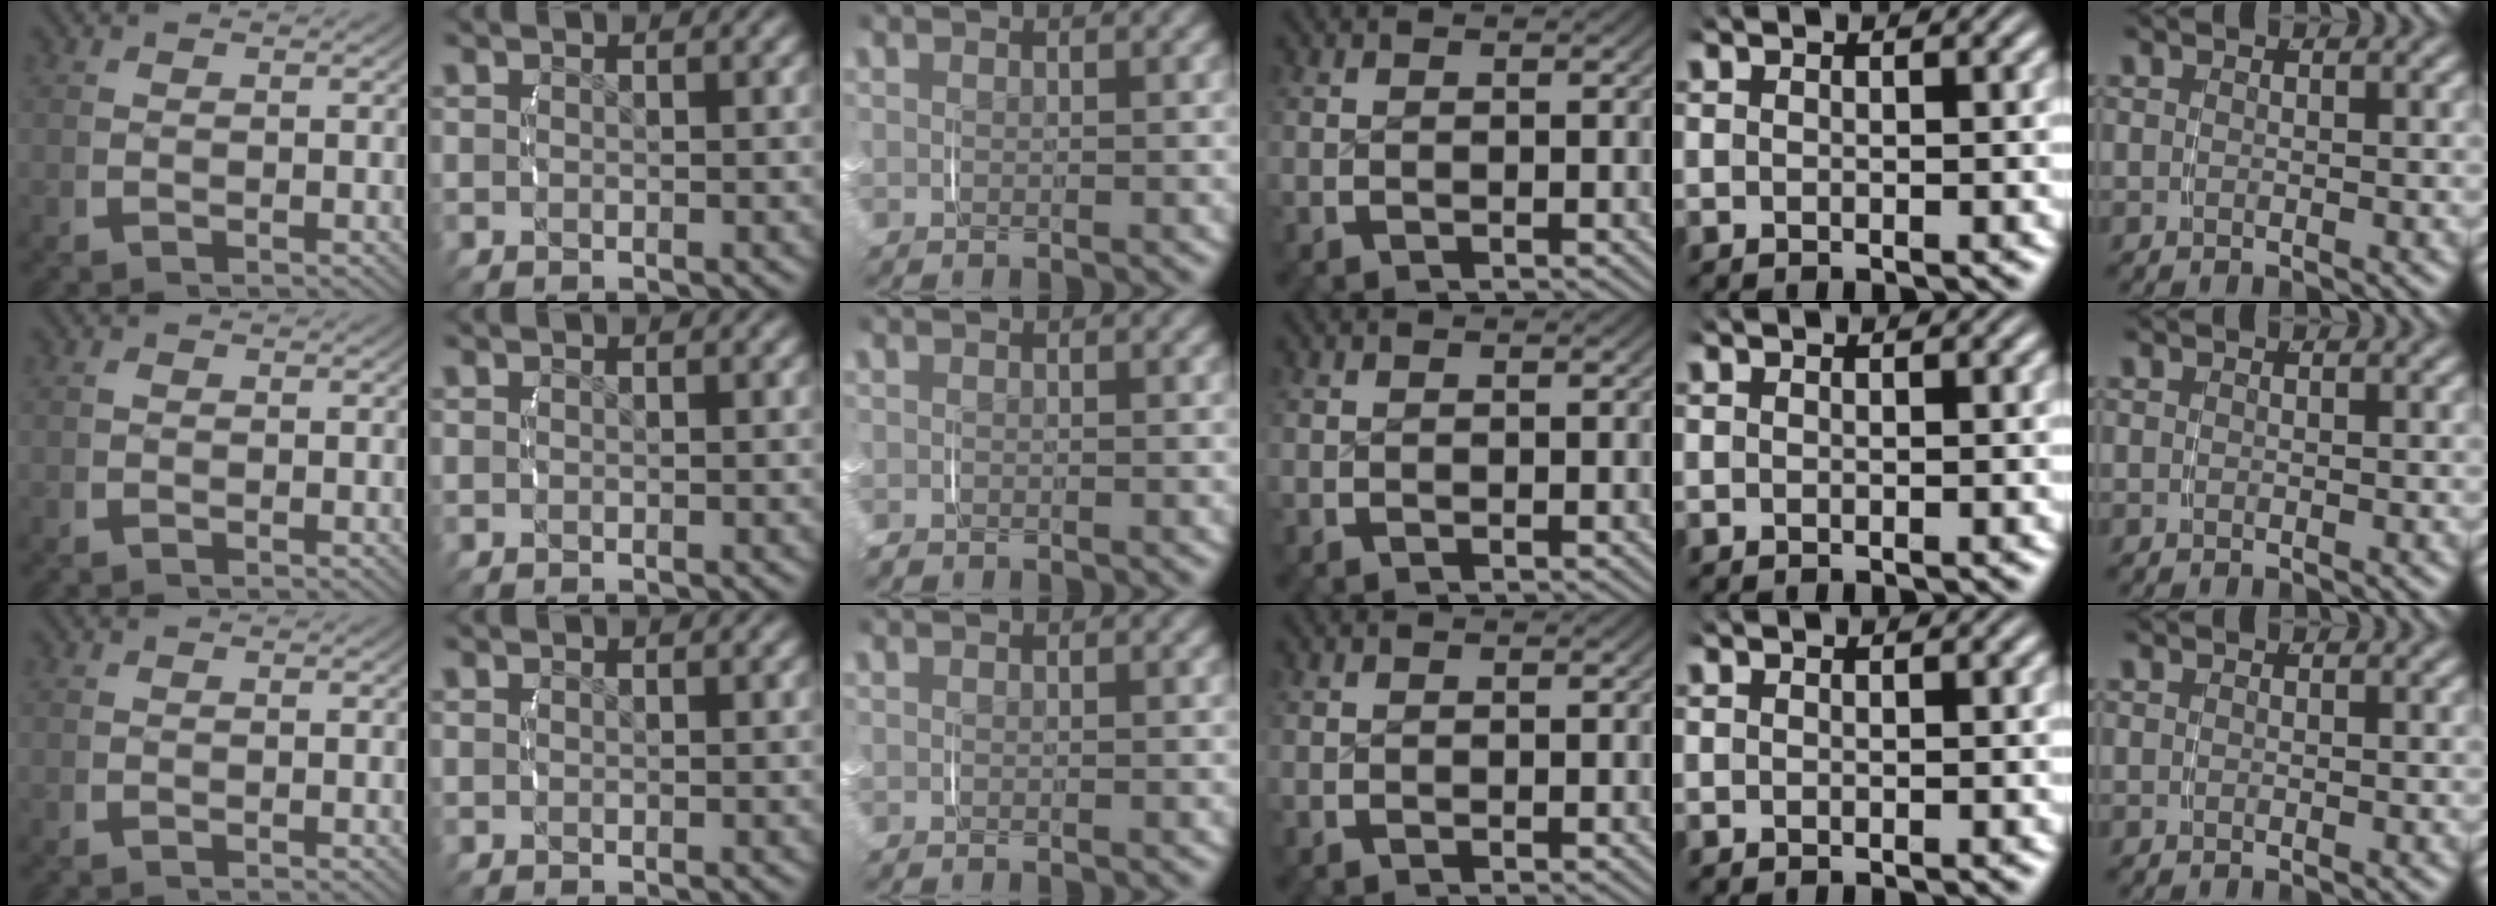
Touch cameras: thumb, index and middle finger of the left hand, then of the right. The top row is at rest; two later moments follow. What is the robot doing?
{"motion": "lift_and_place", "object": "small bumper sticker"}